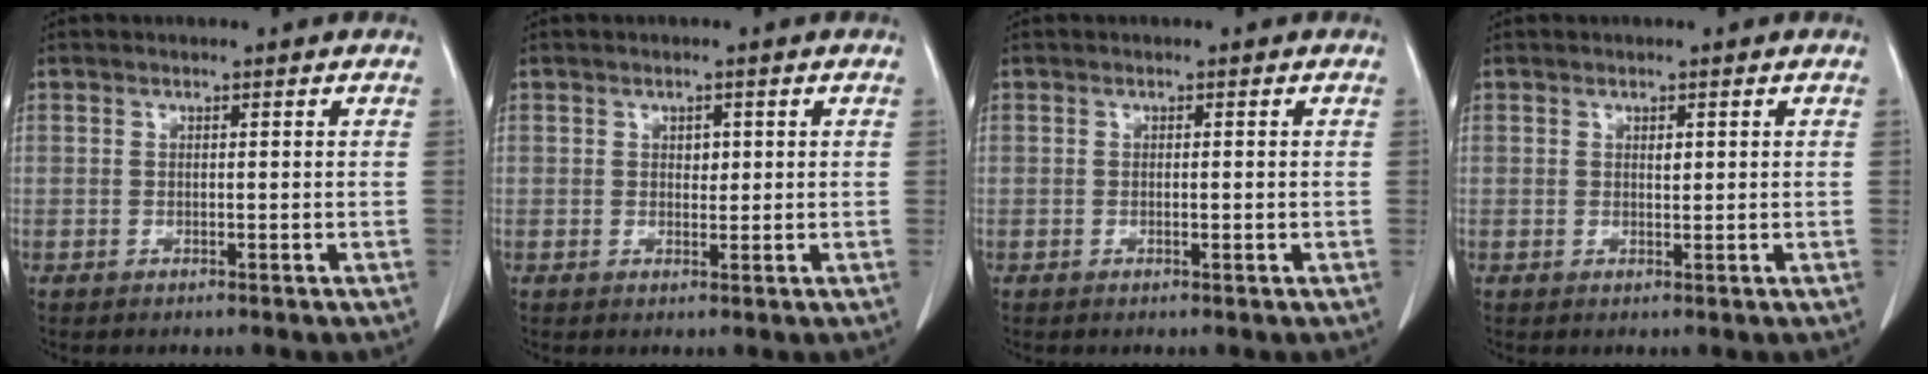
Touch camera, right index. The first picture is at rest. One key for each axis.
{"total": 1.4, "fx": 0.4, "fy": 0.9, "fz": 0.9, "tx": -0.009, "ty": -0.001, "tz": 0.005}
{"total": 0.6, "fx": -0.2, "fy": 0.0, "fz": 0.6, "tx": -0.009, "ty": -0.002, "tz": -0.002}
{"total": 0.8, "fx": 0.3, "fy": 0.4, "fz": 0.7, "tx": -0.011, "ty": -0.002, "tz": 0.005}